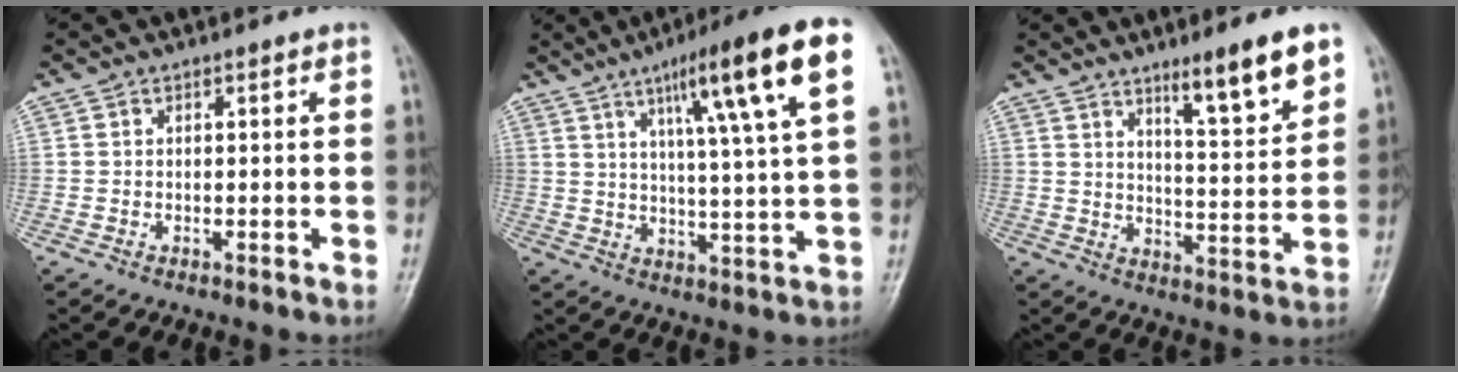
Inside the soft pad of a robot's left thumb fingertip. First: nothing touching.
{"total": 16.6, "force": [7.4, 1.5, 14.8], "torque": [-0.224, -0.010, 0.109]}
{"total": 11.0, "force": [7.1, 1.5, 8.3], "torque": [-0.112, -0.047, 0.111]}